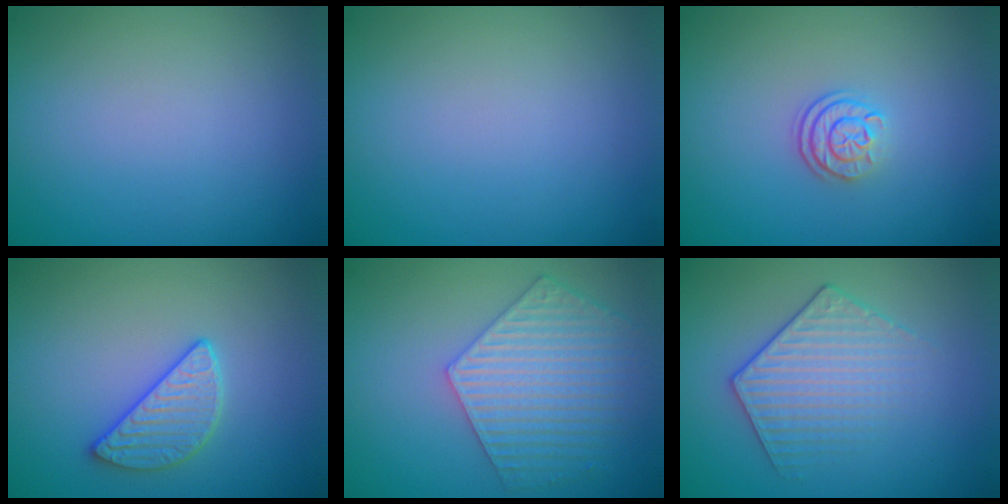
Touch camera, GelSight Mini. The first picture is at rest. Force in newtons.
{"total": 0.0}
{"total": 2.5, "press": 1.8, "slide": 1.6}
{"total": 2.9, "press": 2.6, "slide": 1.1}
{"total": 6.0, "press": 5.0, "slide": 3.2}
{"total": 3.6, "press": 3.2, "slide": 1.6}